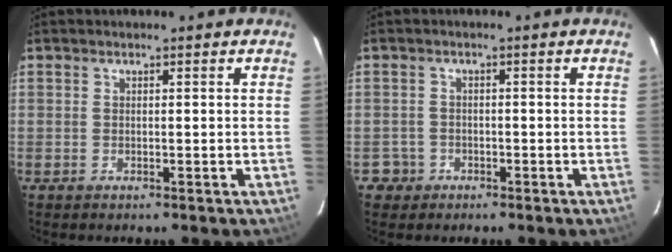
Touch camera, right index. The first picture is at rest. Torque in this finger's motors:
{"motor_torque": [-0.25, 0.07, -0.91, -0.21]}